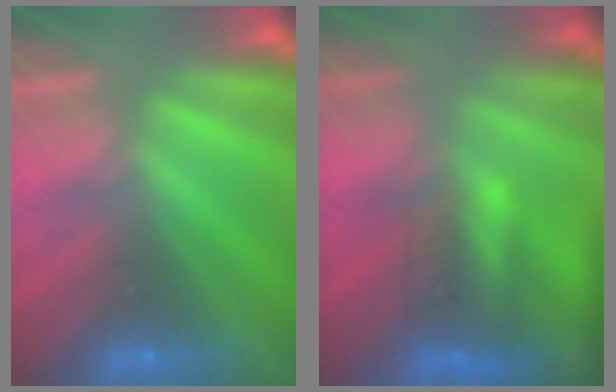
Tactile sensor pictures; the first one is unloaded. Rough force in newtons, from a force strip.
{"total": 5.5}